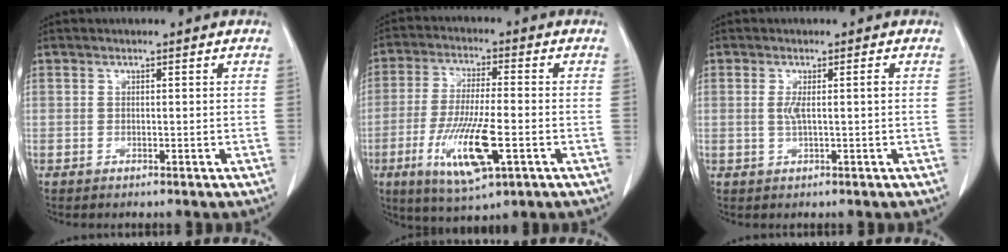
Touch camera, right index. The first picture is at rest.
{"total": 12.4, "force": [-4.4, 2.1, 11.4], "torque": [-0.227, -0.021, -0.074]}
{"total": 2.2, "force": [0.0, 0.0, 2.2], "torque": [-0.044, 0.001, 0.002]}